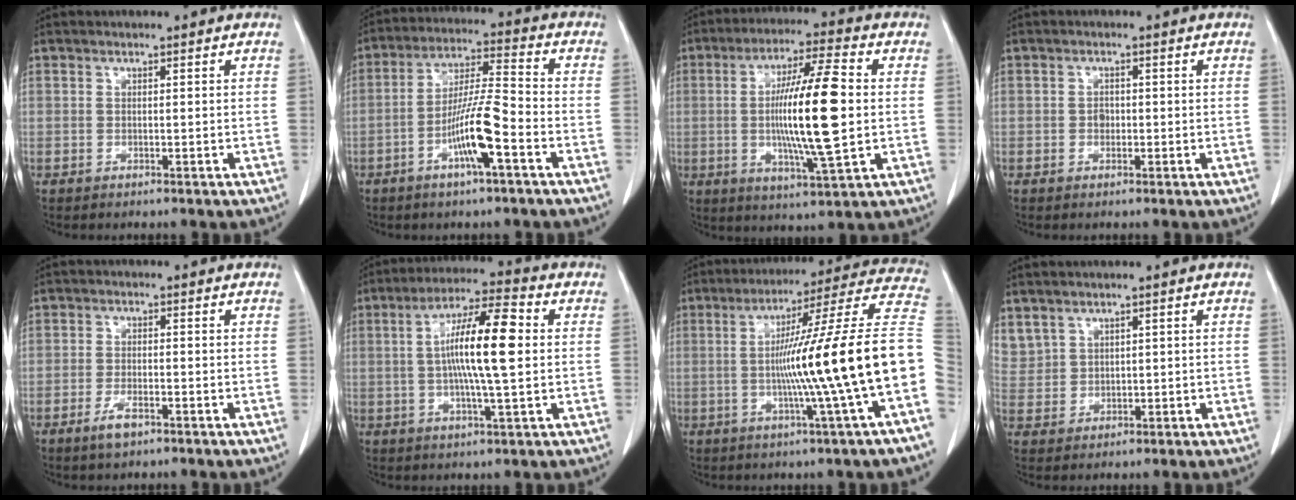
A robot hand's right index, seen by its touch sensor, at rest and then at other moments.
{"total": 10.3, "force": [-4.1, 0.6, 9.4], "torque": [-0.182, 0.003, -0.077]}
{"total": 14.9, "force": [0.0, 1.7, 14.8], "torque": [-0.264, 0.004, -0.003]}
{"total": 1.4, "force": [-0.2, 1.1, 0.8], "torque": [-0.012, 0.004, -0.003]}
{"total": 3.2, "force": [-2.0, 0.9, 2.4], "torque": [-0.051, -0.001, -0.036]}
{"total": 12.7, "force": [1.1, 1.2, 12.6], "torque": [-0.224, 0.012, 0.013]}
{"total": 21.5, "force": [-2.8, -2.3, 21.2], "torque": [-0.263, 0.013, -0.062]}
{"total": 5.7, "force": [3.5, 4.3, 1.5], "torque": [-0.046, 0.014, 0.086]}